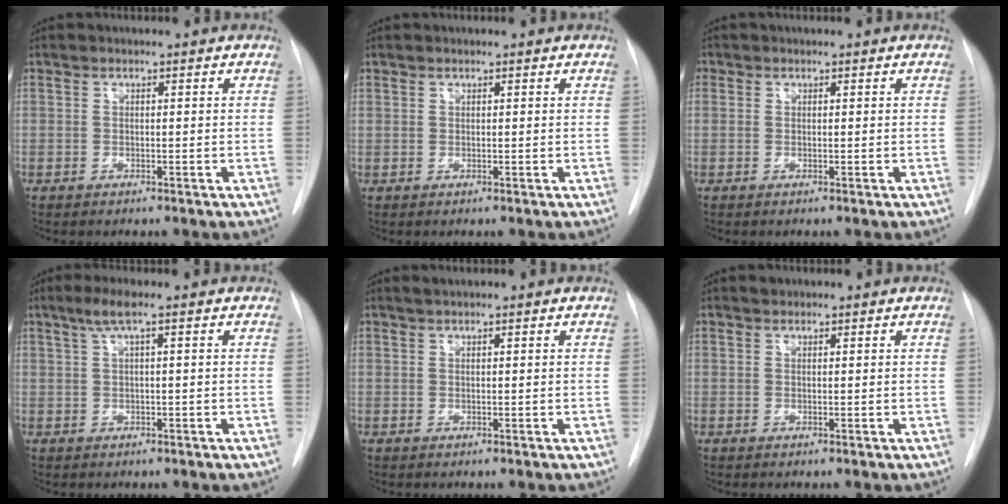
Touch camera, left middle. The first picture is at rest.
{"total": 0.6, "force": [0.4, 0.3, 0.0], "torque": [0.001, -0.001, 0.006]}
{"total": 0.9, "force": [0.4, 0.8, 0.1], "torque": [0.005, 0.004, 0.004]}
{"total": 2.8, "force": [1.2, -0.2, 2.5], "torque": [-0.059, 0.016, 0.028]}
{"total": 0.7, "force": [0.6, -0.1, 0.3], "torque": [-0.010, 0.005, 0.015]}
{"total": 0.6, "force": [0.5, 0.3, 0.0], "torque": [-0.005, 0.003, 0.007]}